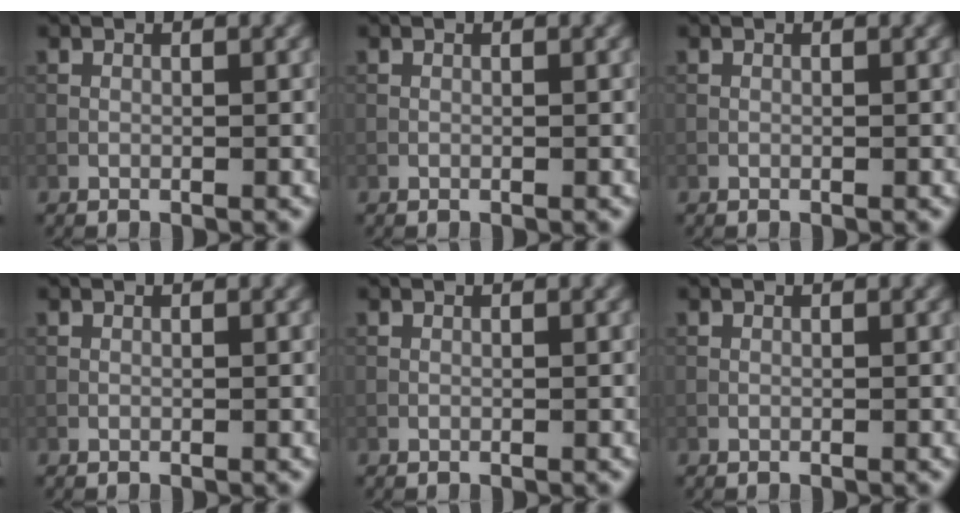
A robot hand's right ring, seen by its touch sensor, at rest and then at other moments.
{"total": 0.0}
{"total": 0.0}
{"total": 0.0}
{"total": 0.0}
{"total": 0.0}